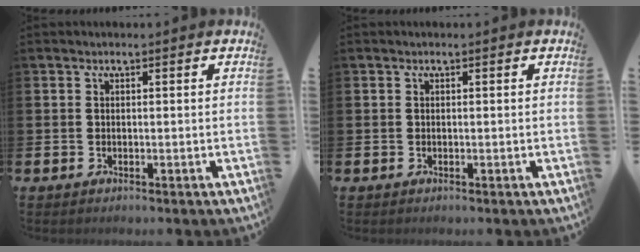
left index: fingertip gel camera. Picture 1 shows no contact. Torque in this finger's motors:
{"motor_torque": [-0.03, -0.03, 0.00, 0.00]}